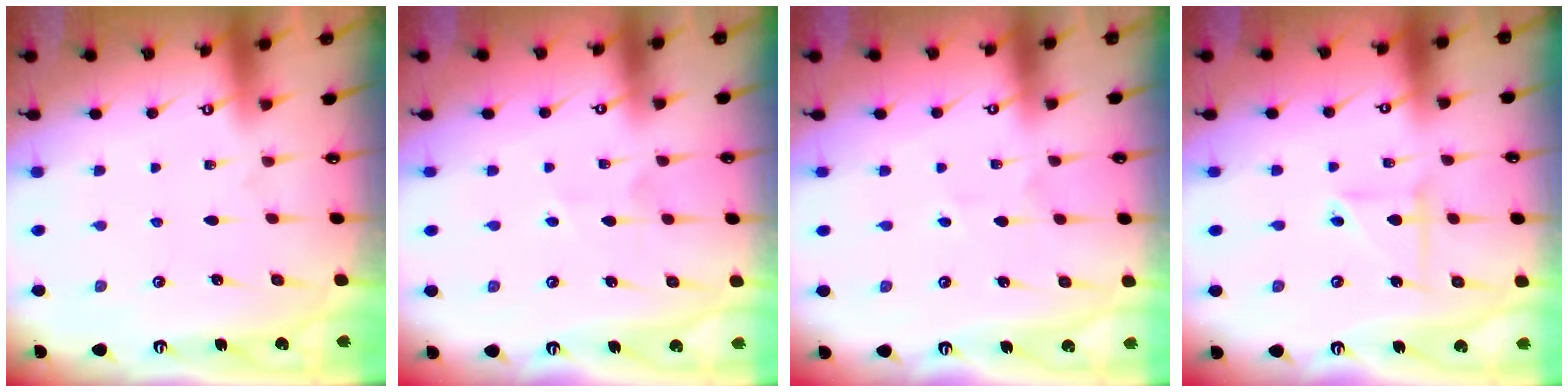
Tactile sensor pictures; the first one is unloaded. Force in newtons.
{"total": 3.7, "press": 3.5, "slide": 1.1}
{"total": 1.9, "press": 1.9, "slide": 0.5}
{"total": 4.3, "press": 4.2, "slide": 0.4}